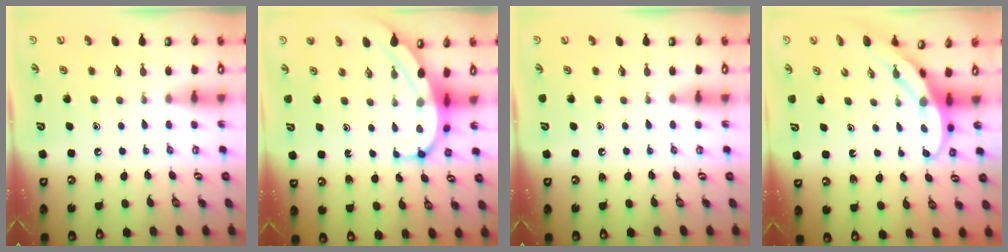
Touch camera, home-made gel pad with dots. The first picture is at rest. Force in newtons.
{"total": 8.1, "press": 8.1, "slide": 0.8}
{"total": 0.0}
{"total": 4.0, "press": 4.0, "slide": 0.4}